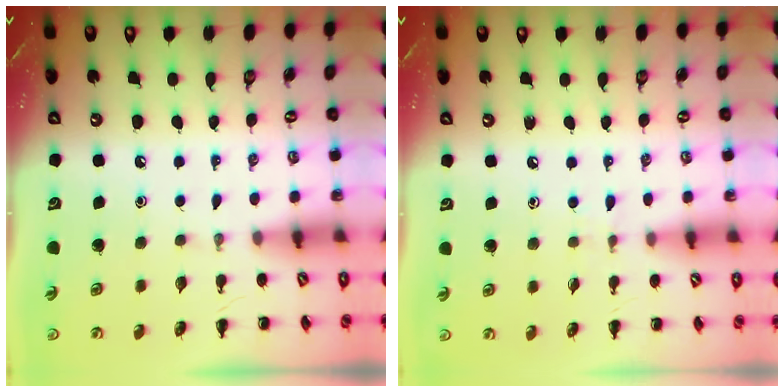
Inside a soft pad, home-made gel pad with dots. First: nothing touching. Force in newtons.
{"total": 2.9, "press": 2.6, "slide": 1.2}